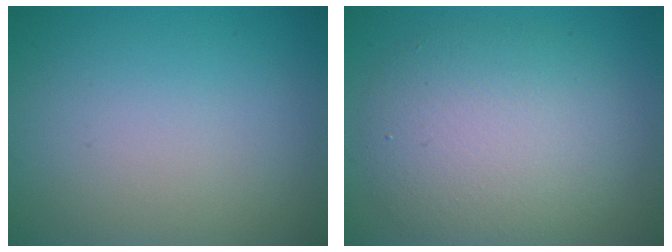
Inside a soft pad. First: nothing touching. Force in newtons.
{"total": 6.7, "press": 6.7, "slide": 0.4}